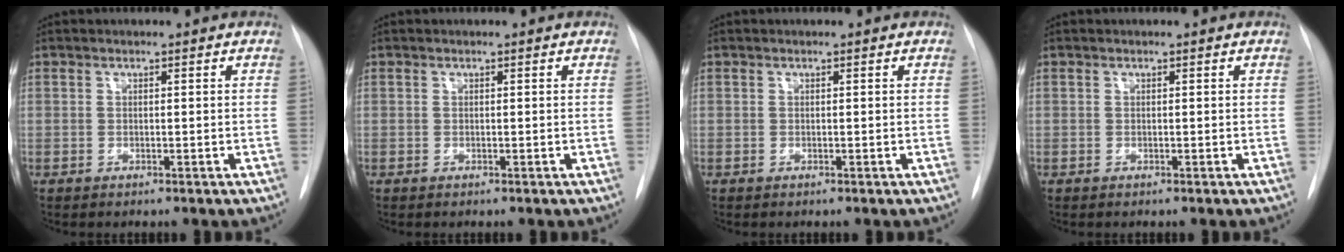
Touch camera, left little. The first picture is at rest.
{"total": 0.0}
{"total": 0.0}
{"total": 0.0}